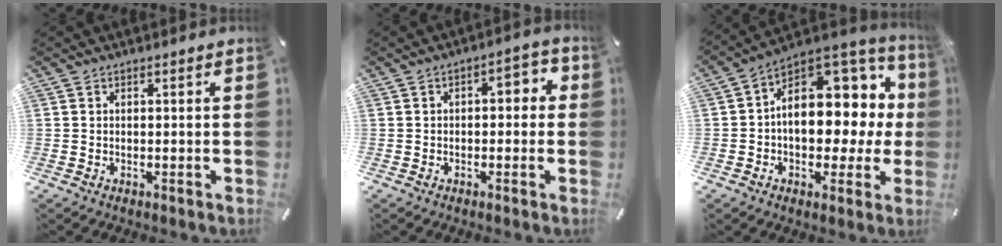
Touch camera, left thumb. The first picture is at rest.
{"total": 3.7, "force": [-0.9, 2.3, 2.8], "torque": [-0.039, 0.012, -0.025]}
{"total": 13.7, "force": [1.8, 10.1, 9.1], "torque": [-0.109, -0.028, 0.035]}